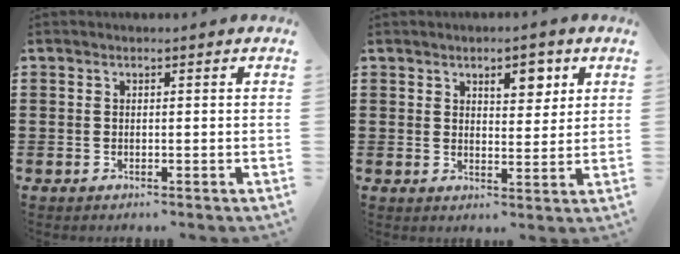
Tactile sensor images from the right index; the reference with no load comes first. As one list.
[{"total": 4.9, "force": [2.8, 2.2, 3.3], "torque": [-0.040, -0.002, 0.042]}]